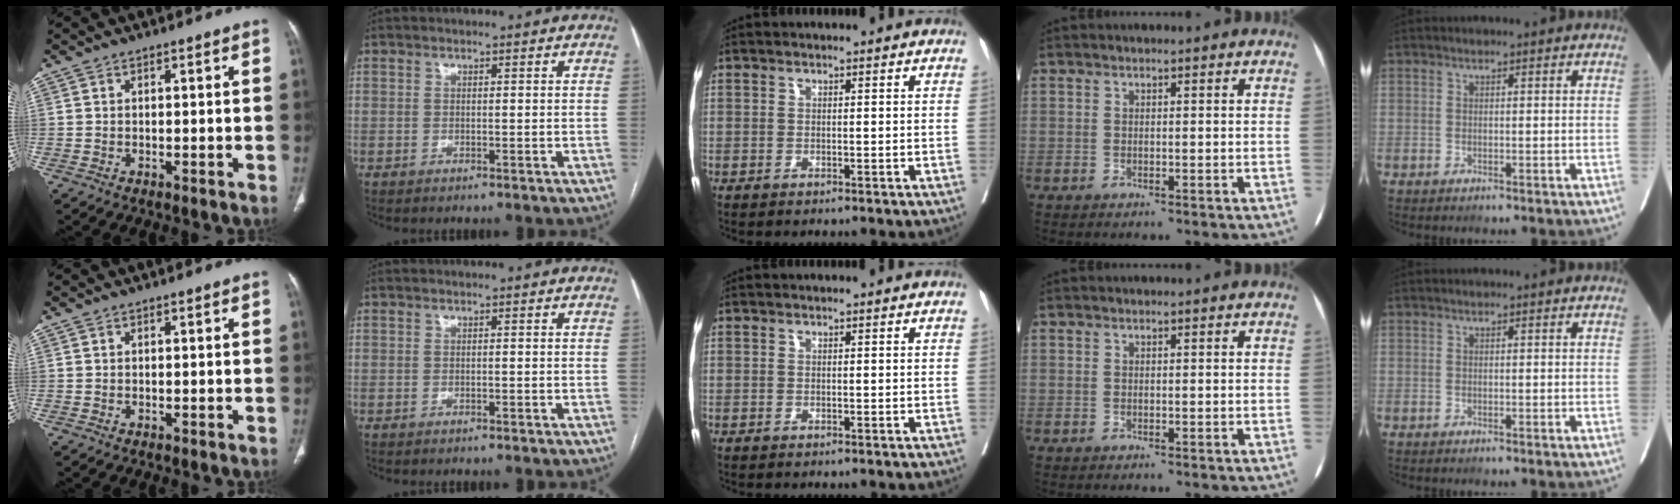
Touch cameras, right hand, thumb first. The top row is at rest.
{}